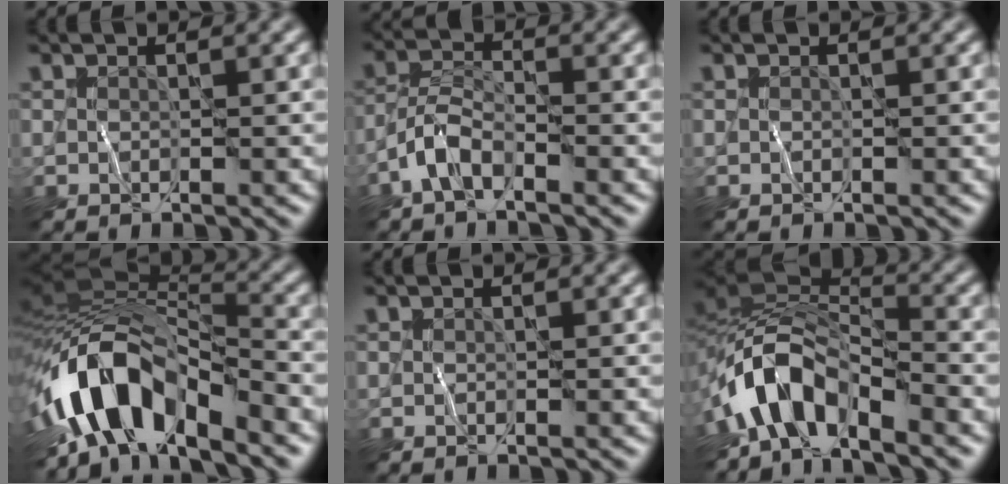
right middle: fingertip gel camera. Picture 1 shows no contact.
{"total": 2.9, "force": [-2.0, 1.1, 1.8], "torque": [-0.035, 0.010, -0.048]}
{"total": 0.0}
{"total": 12.6, "force": [-5.0, 6.3, 9.7], "torque": [-0.174, 0.001, -0.097]}
{"total": 0.0}
{"total": 7.1, "force": [-4.2, 3.4, 4.6], "torque": [-0.066, 0.008, -0.090]}